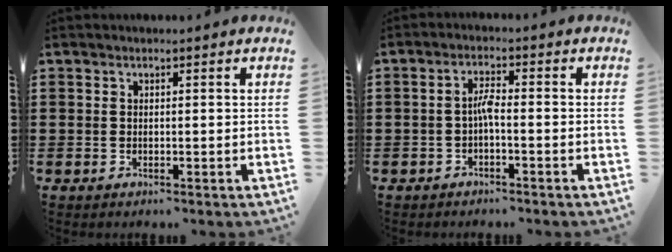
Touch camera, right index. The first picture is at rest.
{"total": 2.6, "force": [-0.8, 0.4, 2.4], "torque": [-0.047, 0.005, -0.018]}